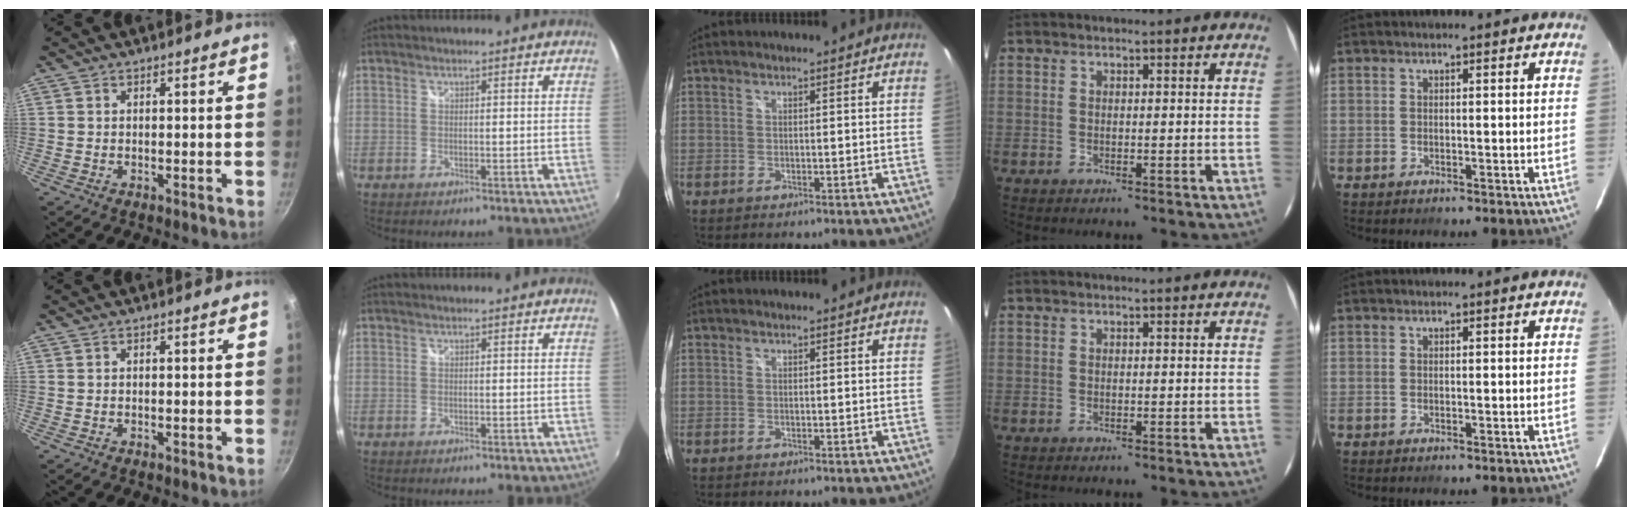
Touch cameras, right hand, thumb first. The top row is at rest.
{}